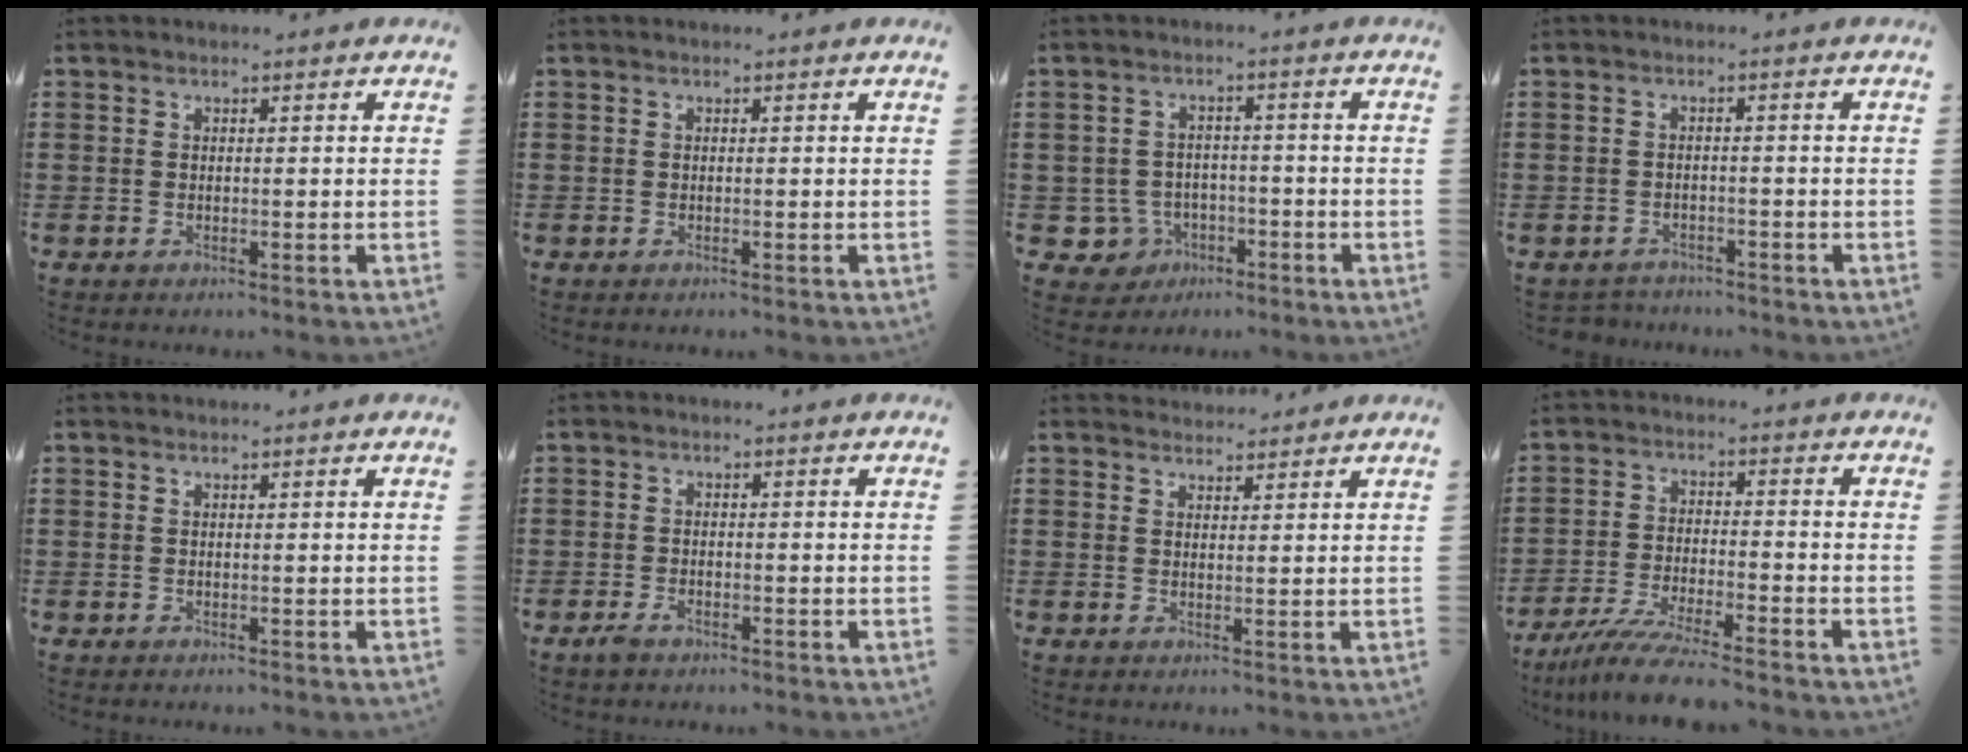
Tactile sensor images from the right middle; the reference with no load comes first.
{"total": 0.0}
{"total": 3.9, "force": [-2.2, 3.1, 1.0], "torque": [-0.036, 0.004, -0.045]}
{"total": 1.8, "force": [-1.8, 0.3, -0.2], "torque": [-0.004, -0.001, -0.041]}
{"total": 0.0}
{"total": 1.9, "force": [-1.2, 0.8, 1.3], "torque": [-0.032, -0.004, -0.025]}
{"total": 2.3, "force": [2.2, 0.3, -0.4], "torque": [0.001, -0.002, 0.043]}
{"total": 7.4, "force": [-6.5, 0.0, 3.6], "torque": [-0.078, -0.014, -0.124]}